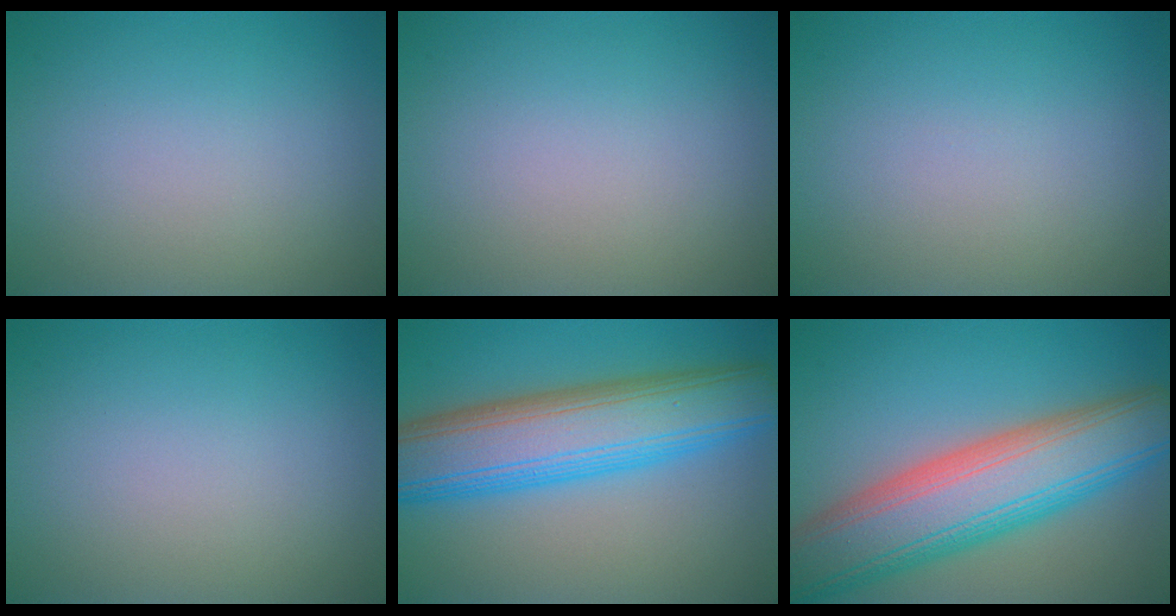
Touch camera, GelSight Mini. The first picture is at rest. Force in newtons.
{"total": 0.0}
{"total": 0.0}
{"total": 0.0}
{"total": 10.6, "press": 10.6, "slide": 0.3}
{"total": 12.0, "press": 11.9, "slide": 0.5}